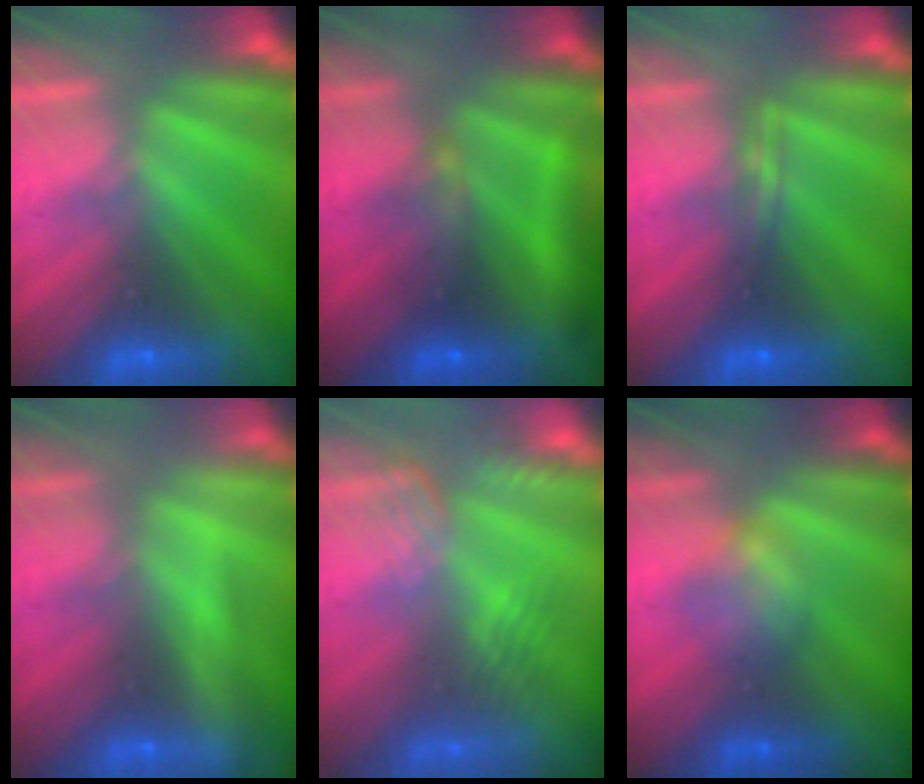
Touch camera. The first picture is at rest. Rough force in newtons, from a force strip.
{"total": 10.8}
{"total": 2.2}
{"total": 2.3}
{"total": 2.6}
{"total": 2.4}